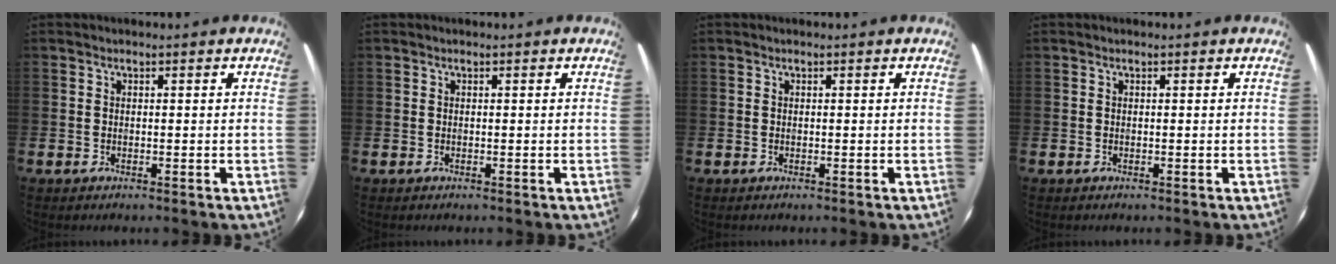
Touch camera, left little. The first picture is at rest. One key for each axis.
{"total": 0.0}
{"total": 0.0}
{"total": 0.0}